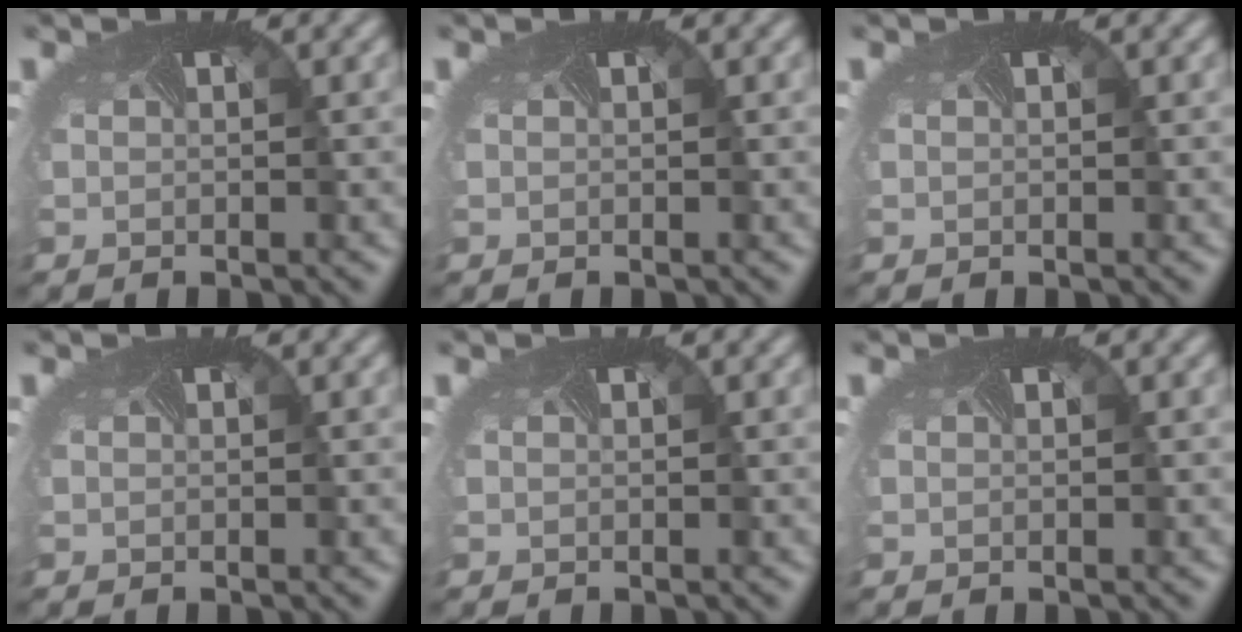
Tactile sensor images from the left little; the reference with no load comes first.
{"total": 0.0}
{"total": 0.0}
{"total": 0.0}
{"total": 0.0}
{"total": 0.0}